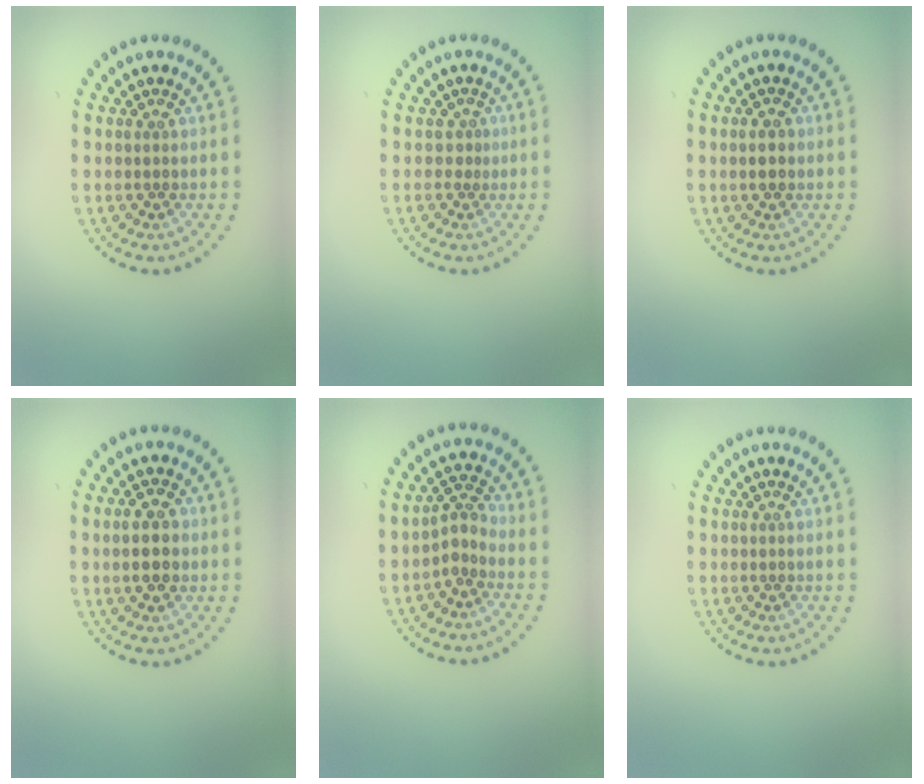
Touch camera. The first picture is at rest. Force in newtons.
{"total": 0.7, "press": 0.2, "slide": 0.6}
{"total": 2.1, "press": 2.1, "slide": 0.1}
{"total": 3.1, "press": 3.1, "slide": 0.2}
{"total": 1.9, "press": 1.3, "slide": 1.3}
{"total": 0.0}